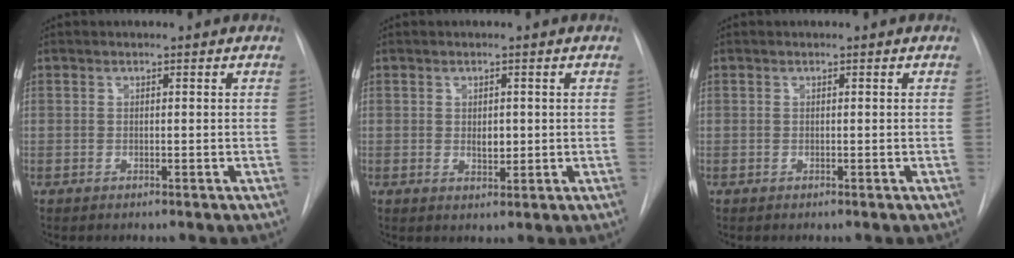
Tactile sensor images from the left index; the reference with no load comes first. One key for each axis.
{"total": 2.0, "fx": 0.2, "fy": 1.2, "fz": 1.6, "tx": -0.025, "ty": -0.004, "tz": 0.007}
{"total": 0.0}